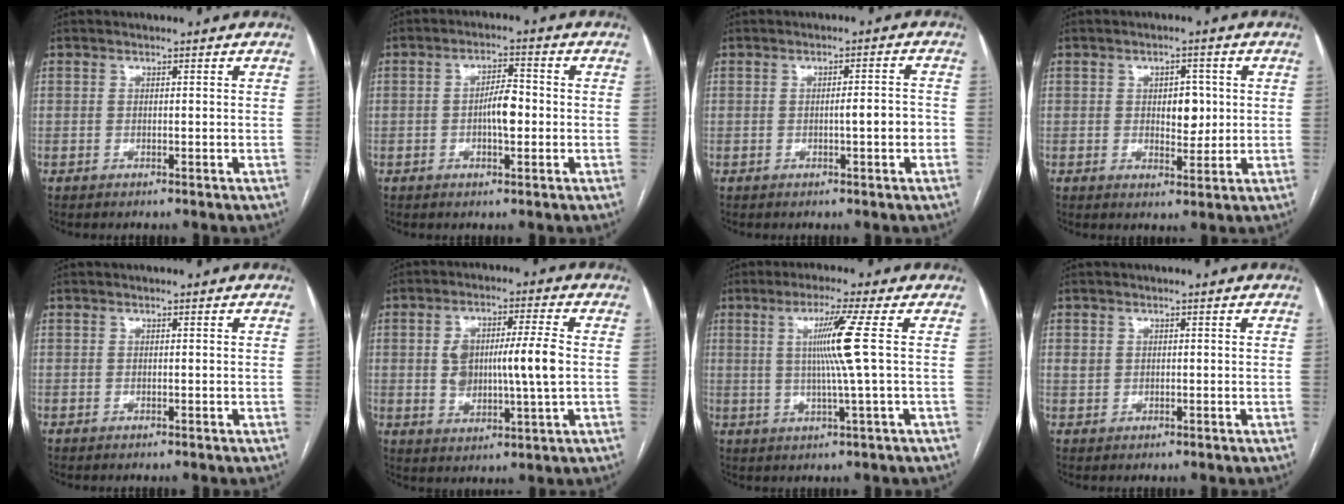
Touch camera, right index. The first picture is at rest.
{"total": 4.4, "force": [-0.8, 1.1, 4.2], "torque": [-0.078, 0.007, -0.013]}
{"total": 3.4, "force": [-0.9, 0.4, 3.2], "torque": [-0.045, 0.004, -0.013]}
{"total": 4.5, "force": [0.5, 2.5, 3.7], "torque": [-0.049, 0.003, 0.013]}
{"total": 0.0}
{"total": 10.5, "force": [0.4, 2.4, 10.2], "torque": [-0.189, 0.014, 0.010]}
{"total": 7.4, "force": [1.2, -2.1, 7.0], "torque": [-0.130, -0.002, 0.029]}
{"total": 1.5, "force": [0.4, 1.3, 0.6], "torque": [-0.012, 0.009, 0.010]}